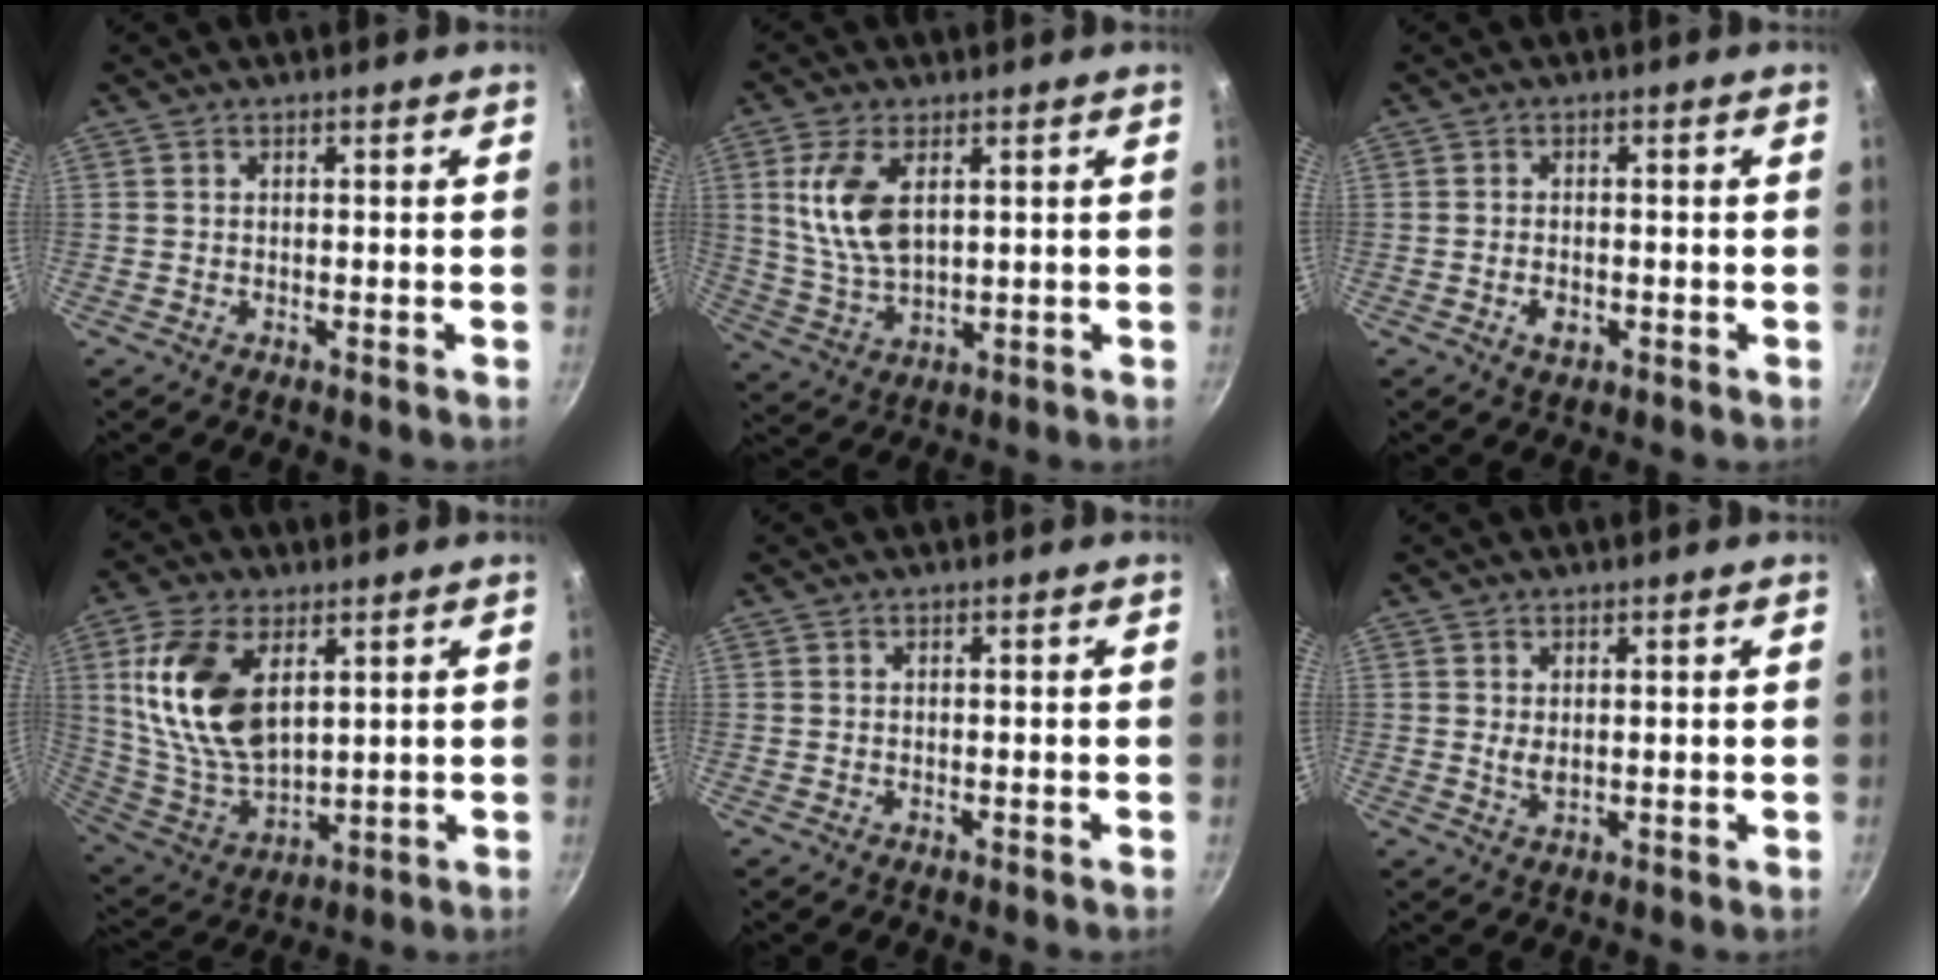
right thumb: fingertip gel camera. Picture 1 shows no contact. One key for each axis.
{"total": 10.6, "fx": 2.9, "fy": 5.7, "fz": 8.5, "tx": -0.167, "ty": -0.016, "tz": 0.064}
{"total": 2.9, "fx": -0.9, "fy": 1.8, "fz": 2.1, "tx": -0.035, "ty": 0.005, "tz": -0.016}
{"total": 17.9, "fx": 5.4, "fy": 10.2, "fz": 13.7, "tx": -0.252, "ty": -0.024, "tz": 0.116}
{"total": 0.0}
{"total": 2.3, "fx": 0.8, "fy": 1.2, "fz": 1.7, "tx": -0.029, "ty": -0.009, "tz": 0.016}